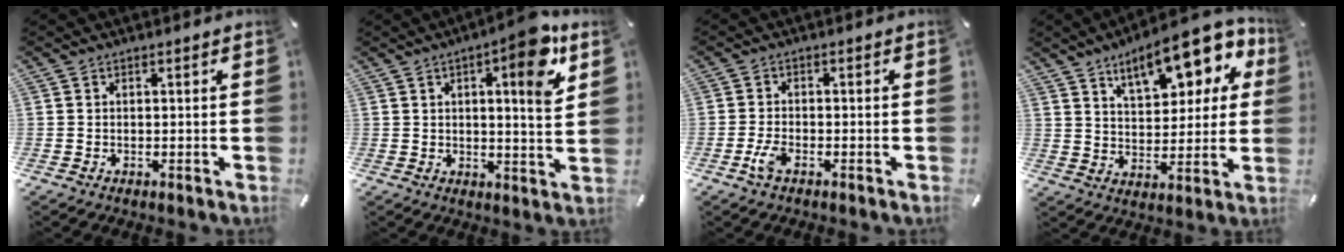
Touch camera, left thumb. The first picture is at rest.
{"total": 11.2, "force": [5.5, 2.4, 9.4], "torque": [-0.117, -0.036, 0.079]}
{"total": 3.3, "force": [-1.6, 1.2, 2.5], "torque": [-0.063, -0.001, -0.034]}
{"total": 16.0, "force": [9.3, 7.7, 10.5], "torque": [-0.155, -0.040, 0.157]}